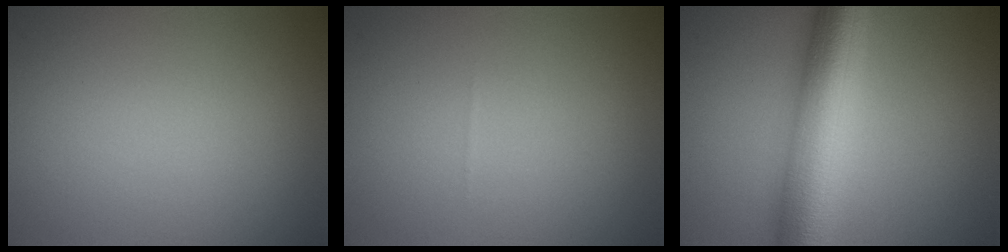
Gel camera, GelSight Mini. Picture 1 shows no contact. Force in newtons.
{"total": 0.0}
{"total": 9.4, "press": 9.4, "slide": 0.2}